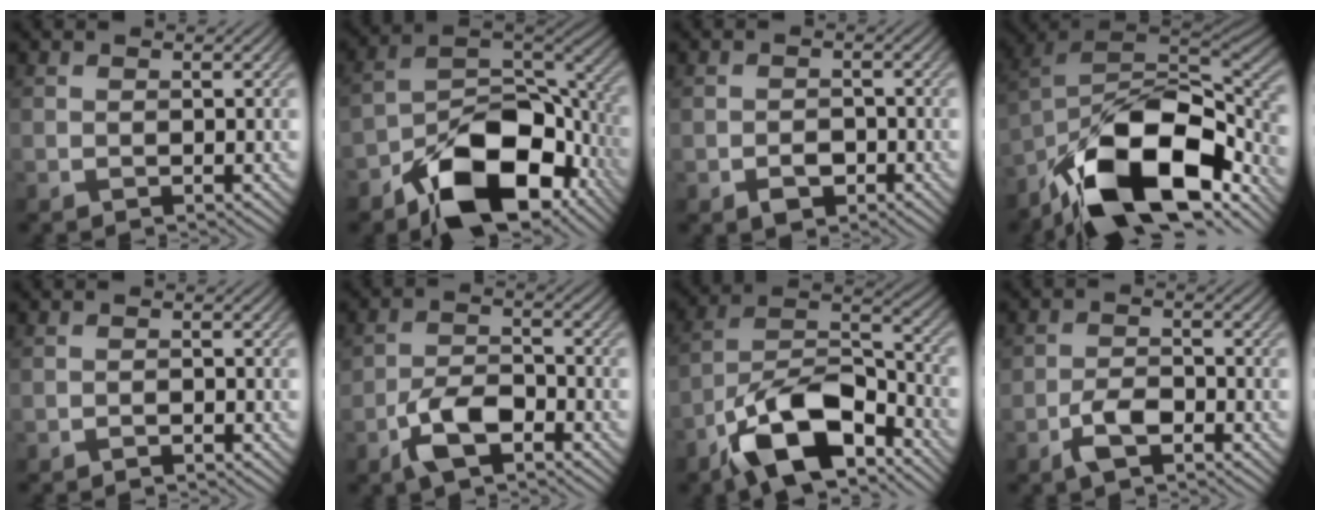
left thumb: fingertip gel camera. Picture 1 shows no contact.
{"total": 15.7, "force": [-8.8, 8.4, 9.9], "torque": [-0.155, -0.017, -0.165]}
{"total": 2.6, "force": [-1.4, 1.6, 1.5], "torque": [-0.026, -0.002, -0.026]}
{"total": 17.9, "force": [-10.4, 8.6, 11.8], "torque": [-0.214, -0.022, -0.186]}
{"total": 0.7, "force": [-0.6, 0.2, 0.4], "torque": [-0.007, -0.001, -0.009]}
{"total": 5.9, "force": [-3.2, 2.9, 4.0], "torque": [-0.083, -0.001, -0.068]}
{"total": 14.4, "force": [-9.1, 6.2, 9.3], "torque": [-0.177, -0.003, -0.189]}
{"total": 3.8, "force": [-2.1, 1.9, 2.6], "torque": [-0.051, 0.001, -0.044]}